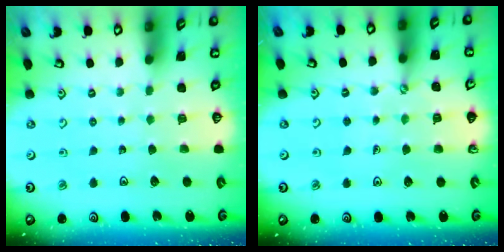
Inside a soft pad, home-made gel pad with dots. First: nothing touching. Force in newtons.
{"total": 1.4, "press": 1.3, "slide": 0.3}